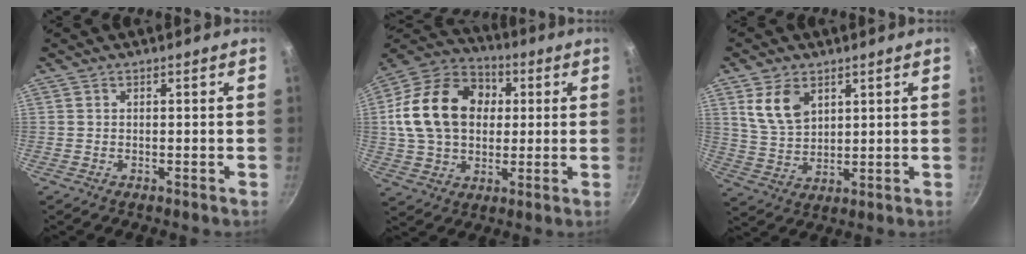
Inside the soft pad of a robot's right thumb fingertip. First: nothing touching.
{"total": 20.2, "force": [3.1, 15.1, 13.2], "torque": [-0.210, 0.023, 0.046]}
{"total": 8.6, "force": [3.9, 5.5, 5.3], "torque": [-0.086, -0.020, 0.084]}